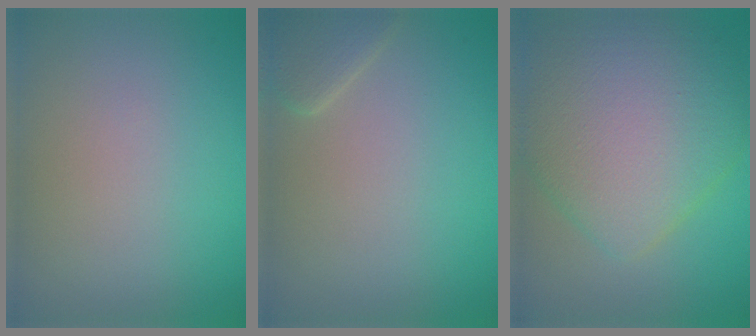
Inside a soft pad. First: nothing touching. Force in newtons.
{"total": 1.9, "press": 1.9, "slide": 0.1}
{"total": 9.3, "press": 9.3, "slide": 0.3}